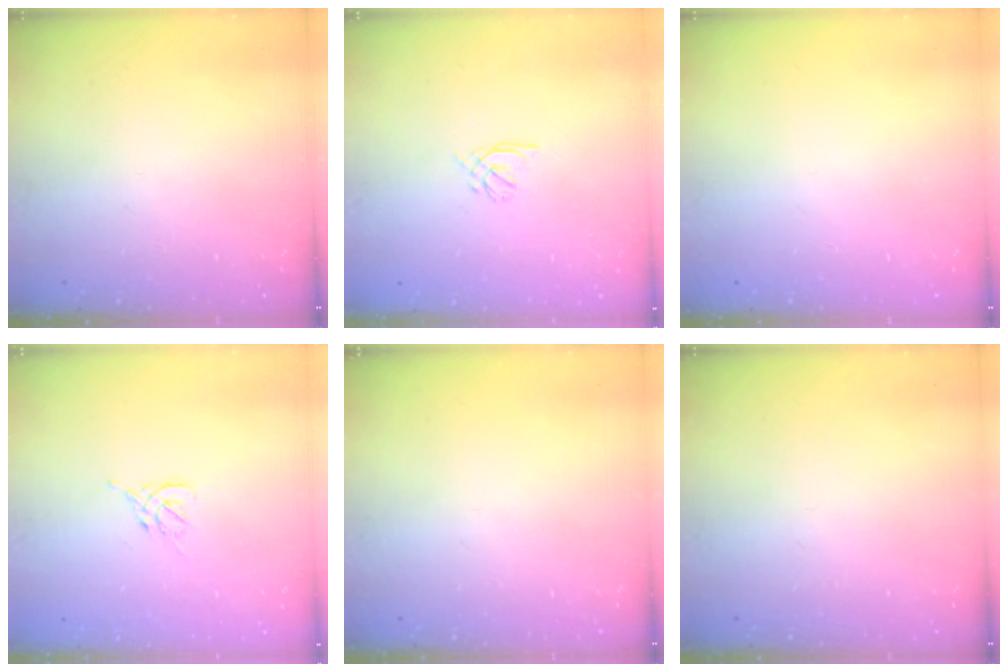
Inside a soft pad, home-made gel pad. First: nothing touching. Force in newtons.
{"total": 1.2, "press": 1.0, "slide": 0.5}
{"total": 0.0}
{"total": 1.2, "press": 1.1, "slide": 0.5}
{"total": 0.0}
{"total": 0.0}